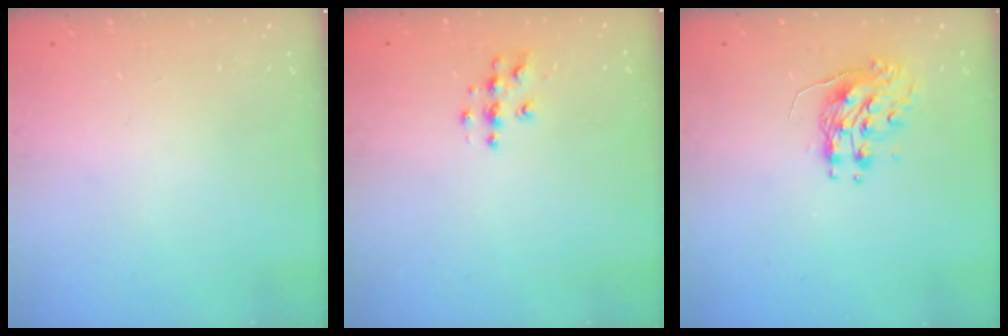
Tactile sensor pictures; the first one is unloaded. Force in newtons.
{"total": 5.0, "press": 5.0, "slide": 0.2}
{"total": 9.3, "press": 9.3, "slide": 0.8}